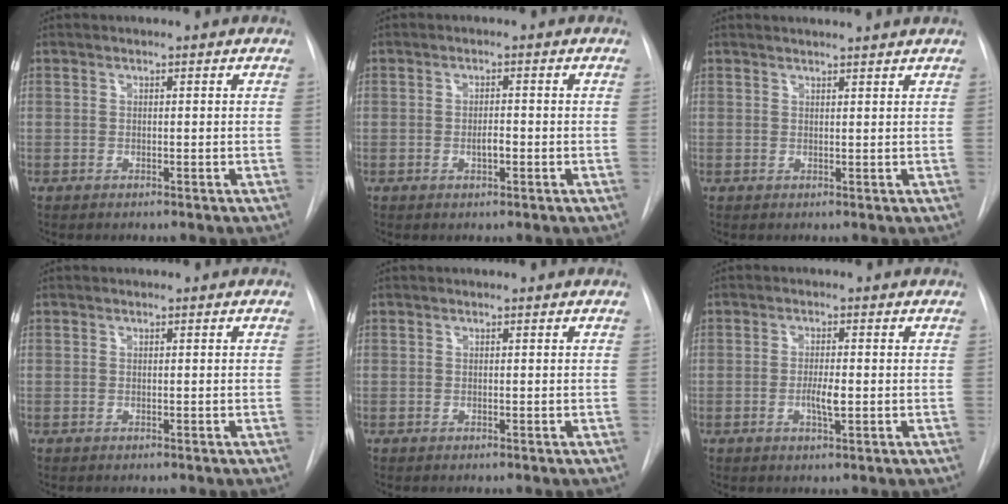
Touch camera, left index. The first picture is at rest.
{"total": 1.6, "force": [-0.5, 0.5, 1.4], "torque": [-0.026, 0.000, -0.007]}
{"total": 5.2, "force": [5.0, -0.6, 1.4], "torque": [-0.016, 0.012, 0.052]}
{"total": 0.0}
{"total": 0.0}
{"total": 2.8, "force": [-0.5, 0.4, 2.7], "torque": [-0.049, -0.002, -0.007]}